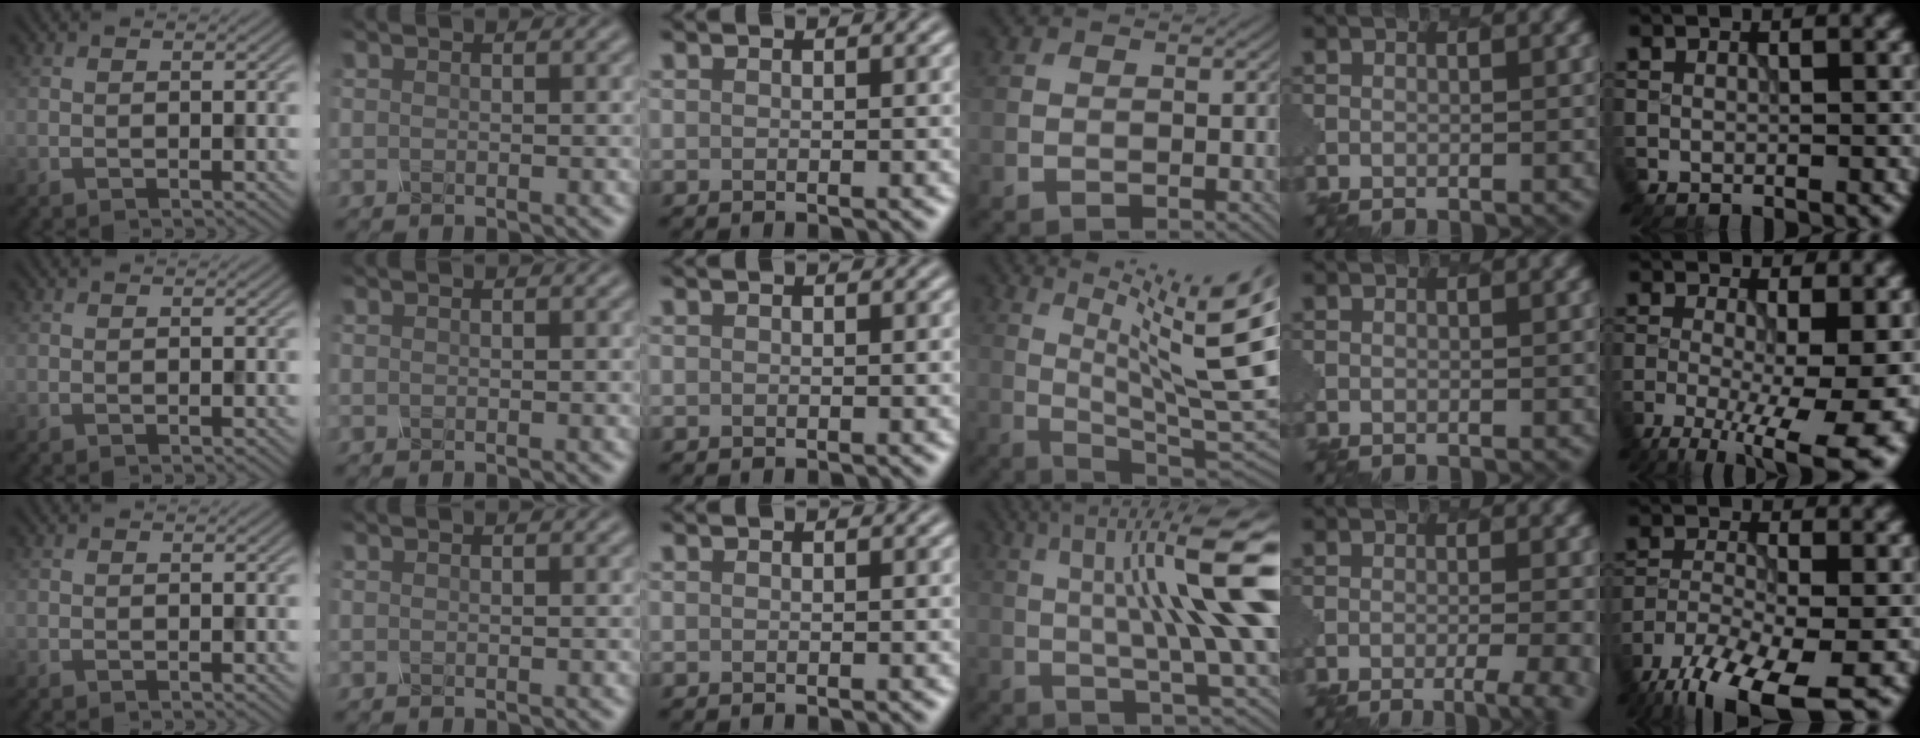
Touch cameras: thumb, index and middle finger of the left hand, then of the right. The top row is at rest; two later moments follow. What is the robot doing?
{"motion": "pour", "object": "mug"}